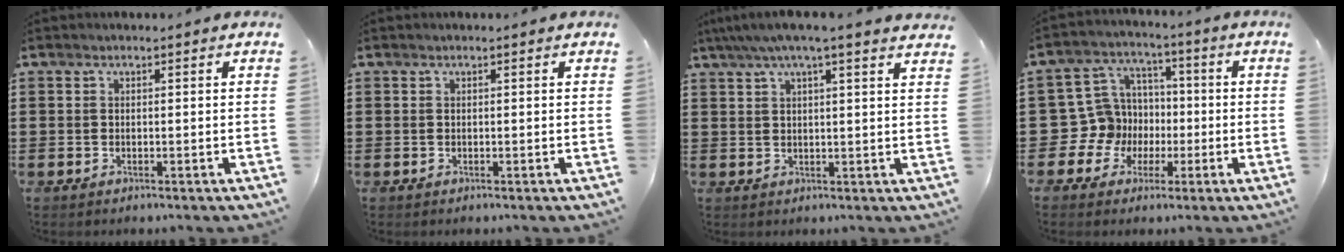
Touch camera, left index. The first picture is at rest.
{"total": 0.0}
{"total": 4.3, "force": [3.3, -0.2, 2.8], "torque": [-0.065, -0.008, 0.056]}
{"total": 9.6, "force": [-1.5, 9.3, 1.9], "torque": [-0.092, 0.007, -0.024]}